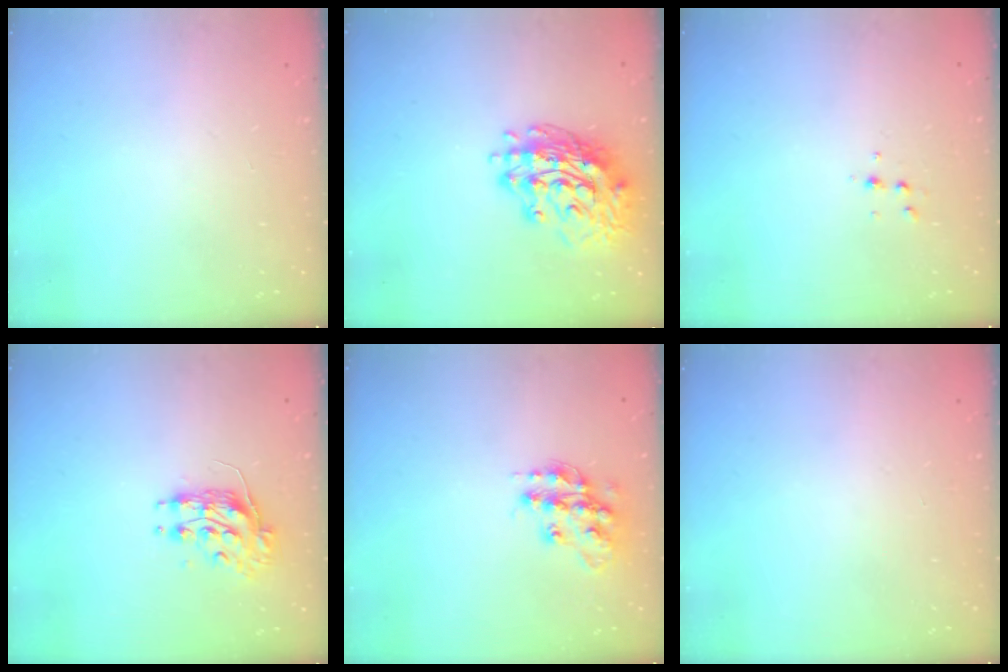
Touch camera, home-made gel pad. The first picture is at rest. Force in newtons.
{"total": 16.1, "press": 16.0, "slide": 1.7}
{"total": 4.1, "press": 4.0, "slide": 1.1}
{"total": 8.7, "press": 8.7, "slide": 0.4}
{"total": 14.9, "press": 14.9, "slide": 0.9}
{"total": 0.0}